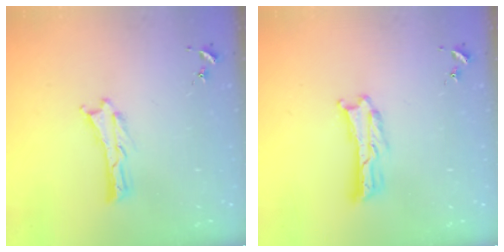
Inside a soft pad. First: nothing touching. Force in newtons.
{"total": 1.0, "press": 1.0, "slide": 0.2}